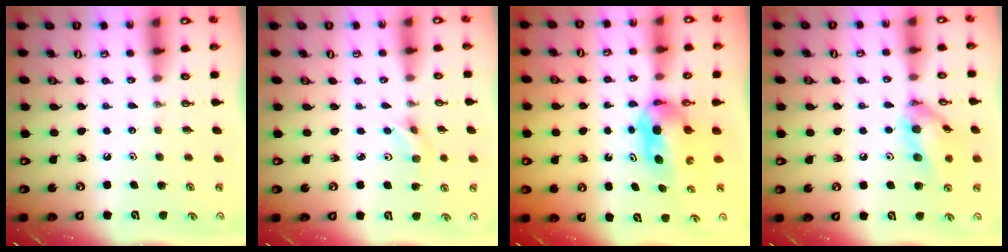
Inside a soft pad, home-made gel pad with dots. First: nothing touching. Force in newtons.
{"total": 2.2, "press": 2.2, "slide": 0.1}
{"total": 5.6, "press": 5.0, "slide": 2.4}
{"total": 13.6, "press": 13.6, "slide": 1.0}